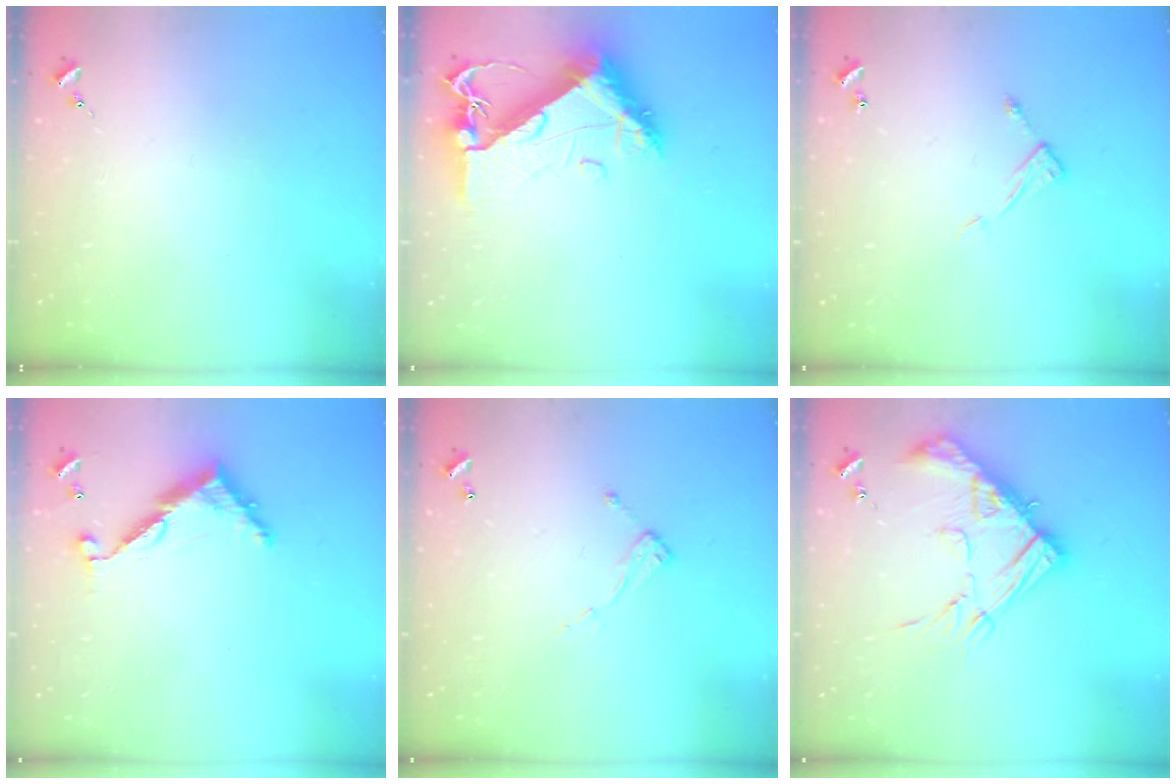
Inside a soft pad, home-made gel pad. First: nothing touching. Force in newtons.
{"total": 11.3, "press": 11.3, "slide": 1.2}
{"total": 6.5, "press": 6.5, "slide": 0.3}
{"total": 9.0, "press": 9.0, "slide": 0.7}
{"total": 6.9, "press": 6.9, "slide": 0.4}
{"total": 19.5, "press": 19.4, "slide": 1.8}